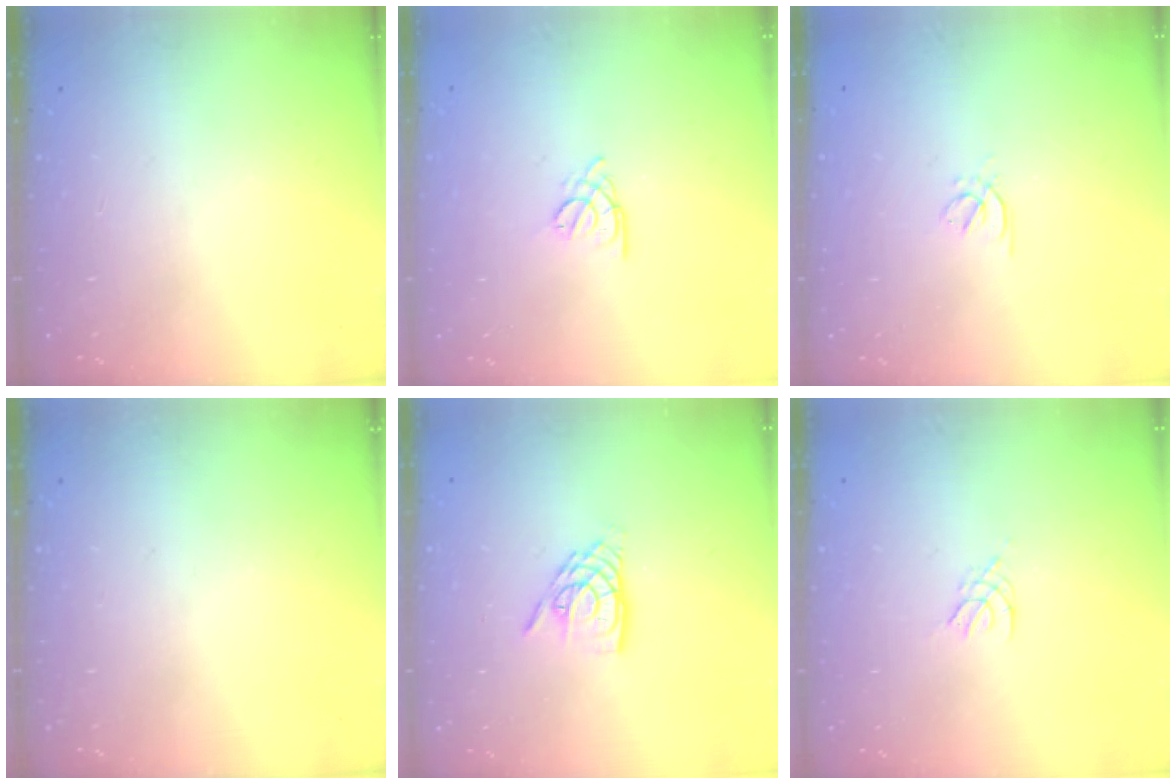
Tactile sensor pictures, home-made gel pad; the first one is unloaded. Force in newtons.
{"total": 2.2, "press": 2.2, "slide": 0.5}
{"total": 1.6, "press": 1.5, "slide": 0.5}
{"total": 0.0}
{"total": 9.6, "press": 9.5, "slide": 0.9}
{"total": 2.0, "press": 1.9, "slide": 0.4}